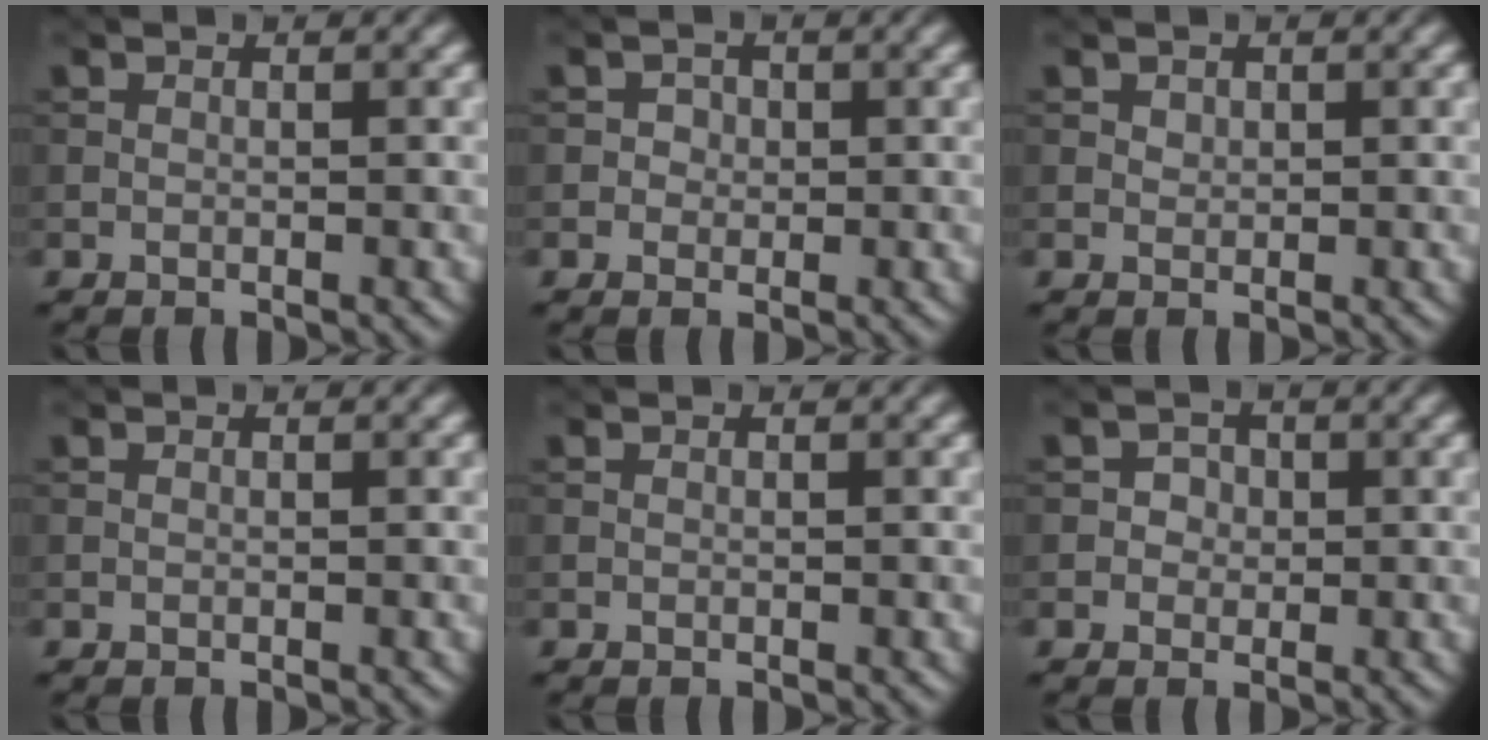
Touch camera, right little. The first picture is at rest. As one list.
[{"total": 1.3, "force": [0.1, 1.2, 0.4], "torque": [0.006, 0.001, 0.000]}, {"total": 0.7, "force": [0.4, 0.5, 0.2], "torque": [-0.003, -0.003, 0.009]}, {"total": 0.0}, {"total": 0.0}, {"total": 1.7, "force": [0.1, 1.6, 0.5], "torque": [0.007, 0.003, -0.006]}]